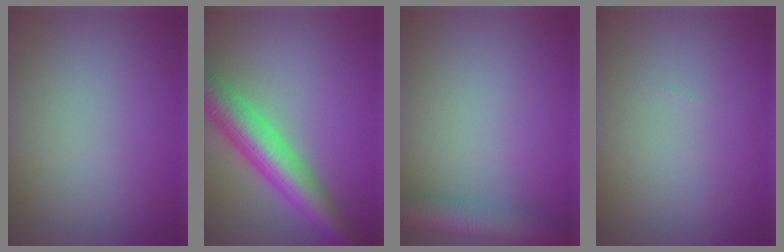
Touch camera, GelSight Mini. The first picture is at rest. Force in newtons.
{"total": 8.1, "press": 8.1, "slide": 0.2}
{"total": 5.9, "press": 5.9, "slide": 0.4}
{"total": 0.0}